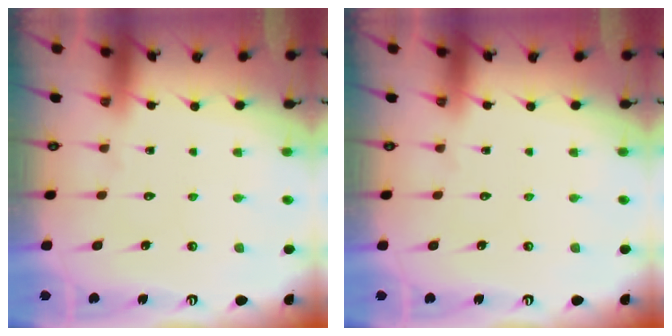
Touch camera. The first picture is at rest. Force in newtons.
{"total": 0.0}